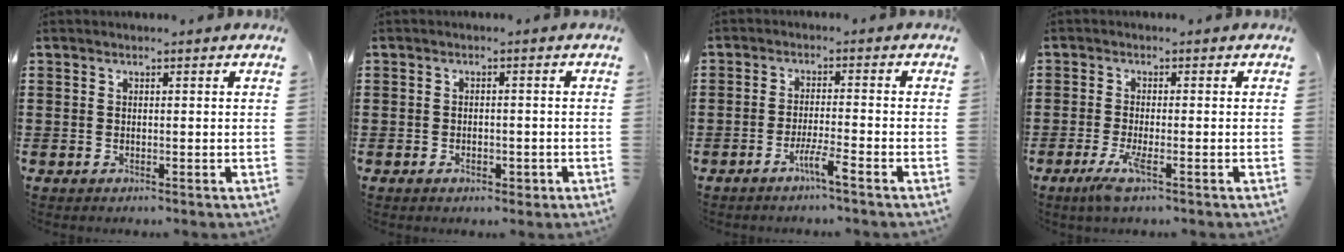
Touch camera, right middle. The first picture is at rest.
{"total": 1.8, "force": [-1.1, 1.1, 0.9], "torque": [-0.011, -0.001, -0.025]}
{"total": 3.9, "force": [-2.9, 0.0, 2.6], "torque": [-0.049, 0.001, -0.054]}
{"total": 3.8, "force": [-1.8, 0.5, 3.4], "torque": [-0.075, -0.016, -0.035]}